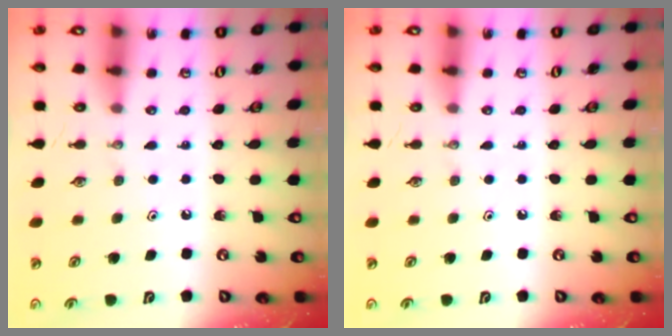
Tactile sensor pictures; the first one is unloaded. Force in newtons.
{"total": 0.0}